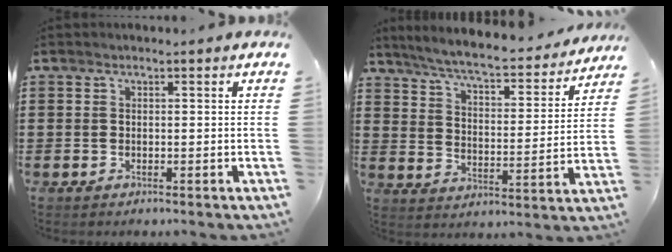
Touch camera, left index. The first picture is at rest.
{"total": 6.1, "force": [5.6, 0.1, 2.3], "torque": [-0.070, -0.039, 0.092]}